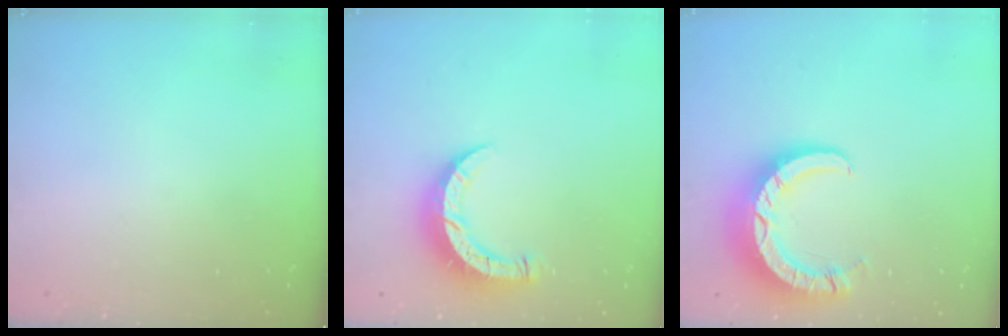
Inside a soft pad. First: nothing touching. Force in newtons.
{"total": 8.3, "press": 8.3, "slide": 0.4}
{"total": 9.9, "press": 9.8, "slide": 1.0}